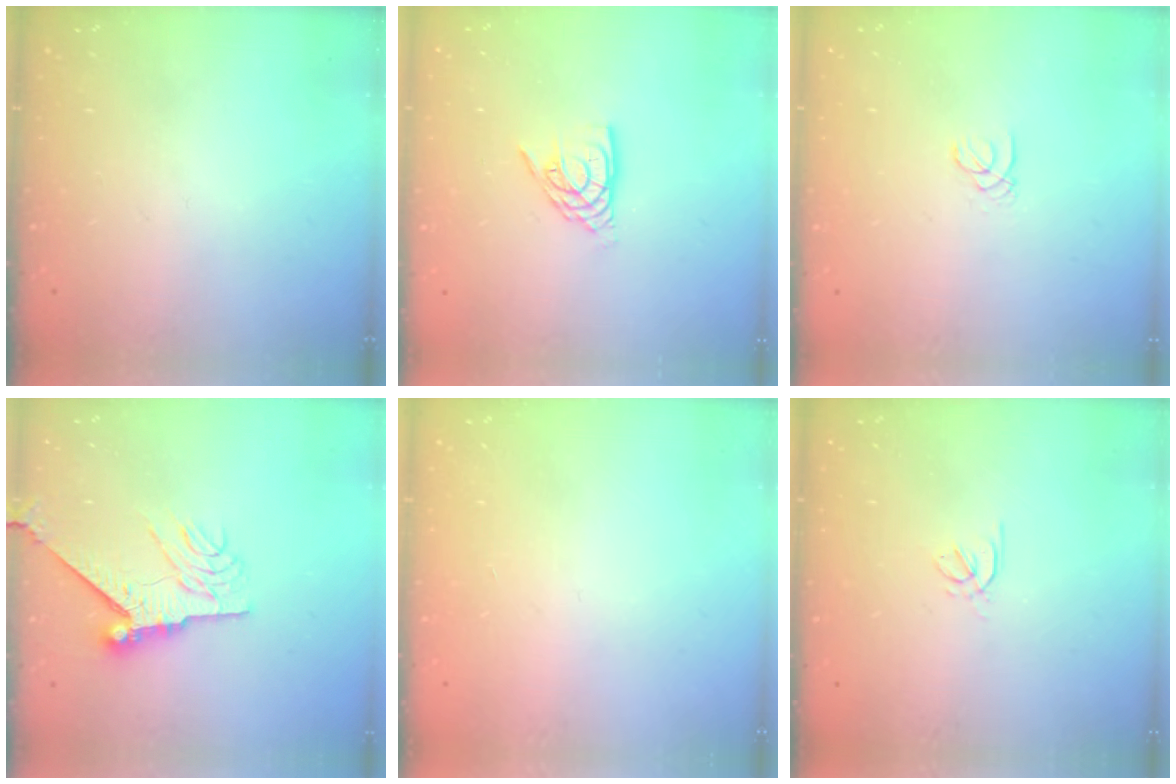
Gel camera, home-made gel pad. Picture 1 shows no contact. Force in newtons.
{"total": 9.6, "press": 9.5, "slide": 0.9}
{"total": 1.0, "press": 1.0, "slide": 0.1}
{"total": 9.5, "press": 9.5, "slide": 0.6}
{"total": 1.0, "press": 0.9, "slide": 0.2}
{"total": 1.6, "press": 1.5, "slide": 0.5}